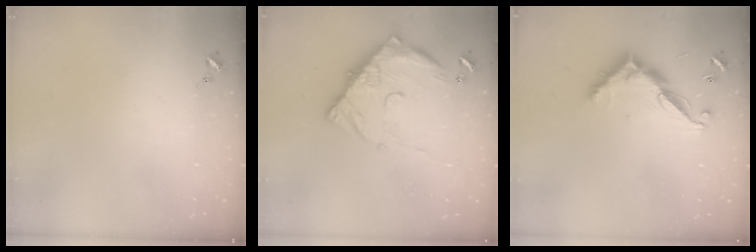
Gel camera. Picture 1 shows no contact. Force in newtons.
{"total": 14.4, "press": 14.4, "slide": 1.3}
{"total": 11.5, "press": 11.5, "slide": 0.4}